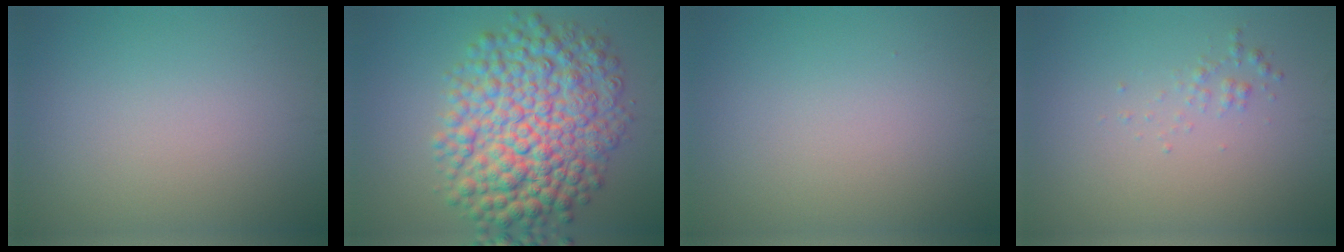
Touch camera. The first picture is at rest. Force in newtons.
{"total": 10.8, "press": 10.8, "slide": 0.1}
{"total": 0.0}
{"total": 0.9, "press": 0.9, "slide": 0.0}